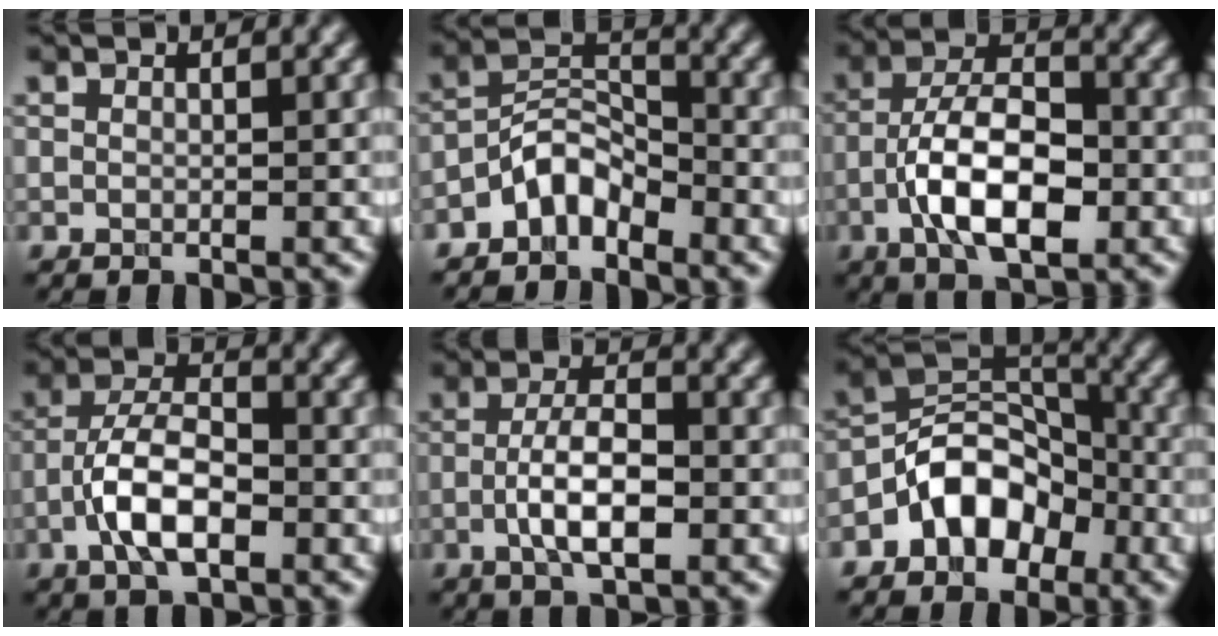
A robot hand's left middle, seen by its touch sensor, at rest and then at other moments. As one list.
[{"total": 3.9, "force": [-2.9, 1.7, 1.9], "torque": [-0.030, 0.017, -0.061]}, {"total": 8.1, "force": [-2.8, 3.5, 6.8], "torque": [-0.118, 0.010, -0.058]}, {"total": 5.7, "force": [-2.2, 2.4, 4.7], "torque": [-0.089, 0.007, -0.048]}, {"total": 4.8, "force": [-1.2, 1.6, 4.3], "torque": [-0.082, 0.002, -0.025]}, {"total": 6.5, "force": [-3.2, 4.3, 3.8], "torque": [-0.046, 0.011, -0.065]}]